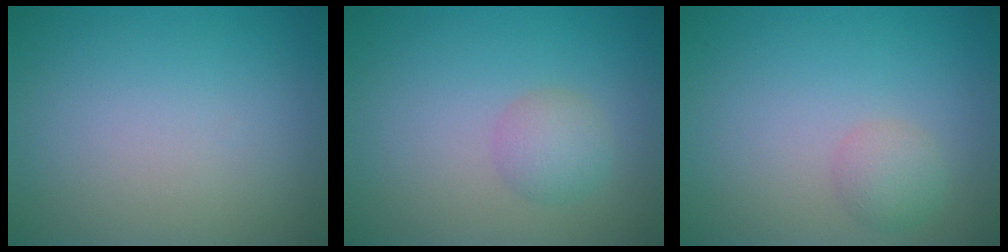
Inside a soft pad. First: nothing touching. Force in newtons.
{"total": 2.1, "press": 2.1, "slide": 0.1}
{"total": 1.7, "press": 1.7, "slide": 0.1}